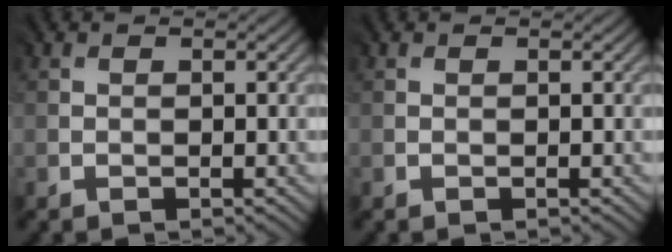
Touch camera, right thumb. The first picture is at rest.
{"total": 0.0}